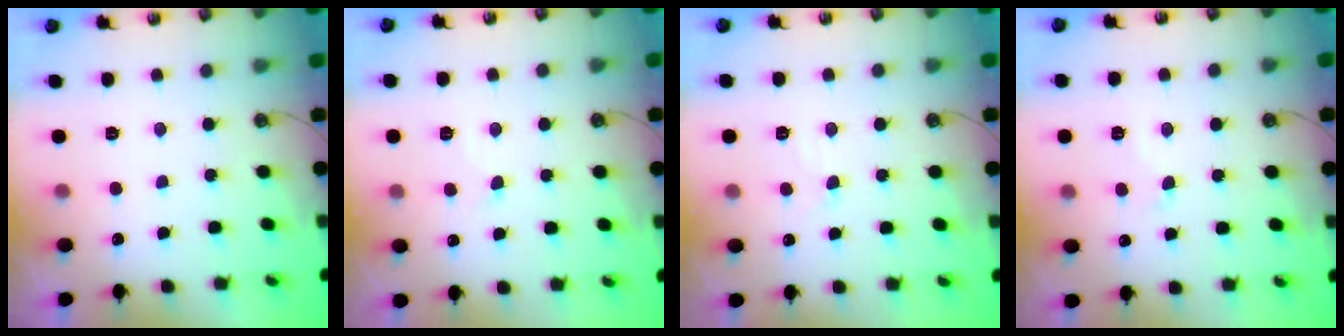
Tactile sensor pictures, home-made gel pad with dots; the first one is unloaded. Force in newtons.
{"total": 1.9, "press": 1.8, "slide": 0.6}
{"total": 1.9, "press": 1.9, "slide": 0.4}
{"total": 2.7, "press": 2.6, "slide": 0.9}